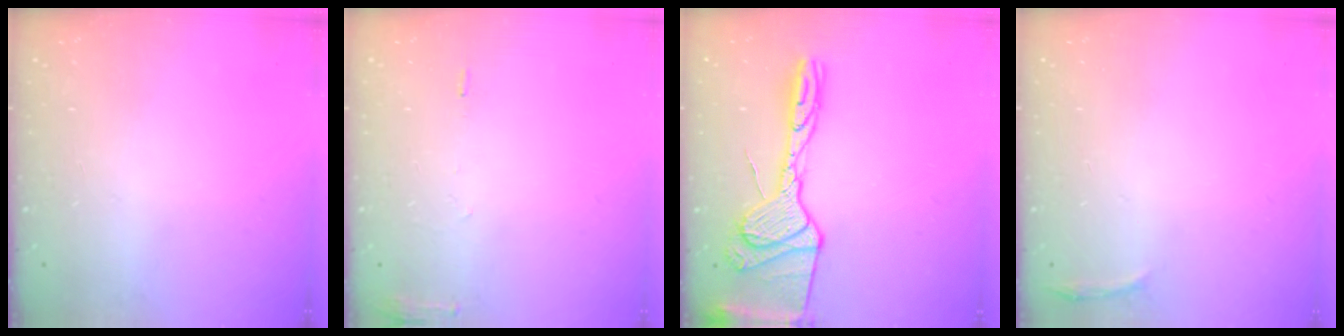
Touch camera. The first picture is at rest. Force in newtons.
{"total": 5.9, "press": 5.7, "slide": 1.6}
{"total": 18.9, "press": 18.8, "slide": 1.9}
{"total": 3.0, "press": 1.9, "slide": 2.3}